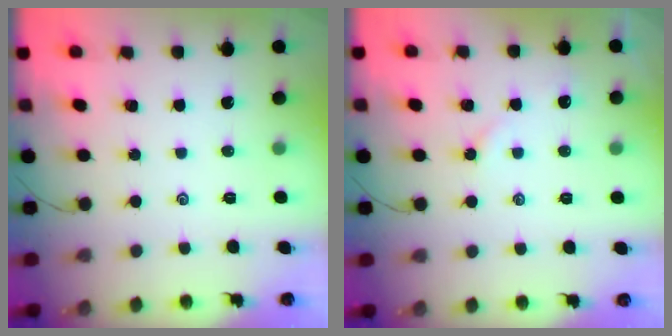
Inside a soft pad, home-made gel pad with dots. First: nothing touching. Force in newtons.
{"total": 2.2, "press": 2.1, "slide": 0.5}